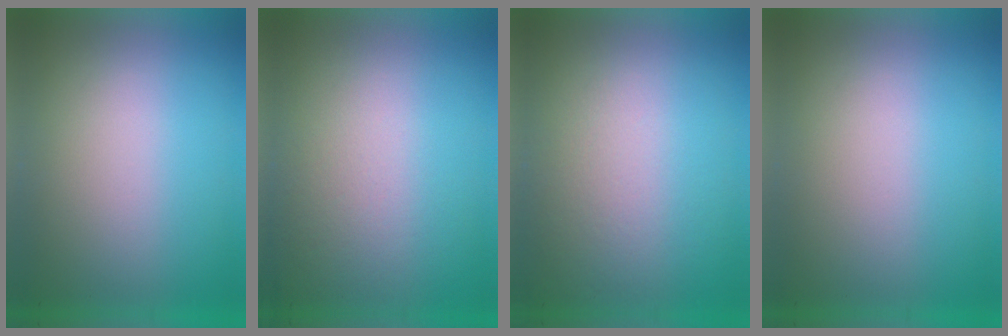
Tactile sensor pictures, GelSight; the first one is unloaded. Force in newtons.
{"total": 2.7}
{"total": 4.1}
{"total": 0.0}